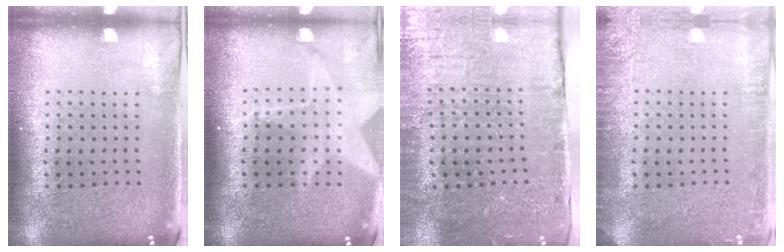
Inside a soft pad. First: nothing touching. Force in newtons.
{"total": 1.8, "press": 1.5, "slide": 1.1}
{"total": 4.1, "press": 4.1, "slide": 0.5}
{"total": 2.6, "press": 2.5, "slide": 0.5}